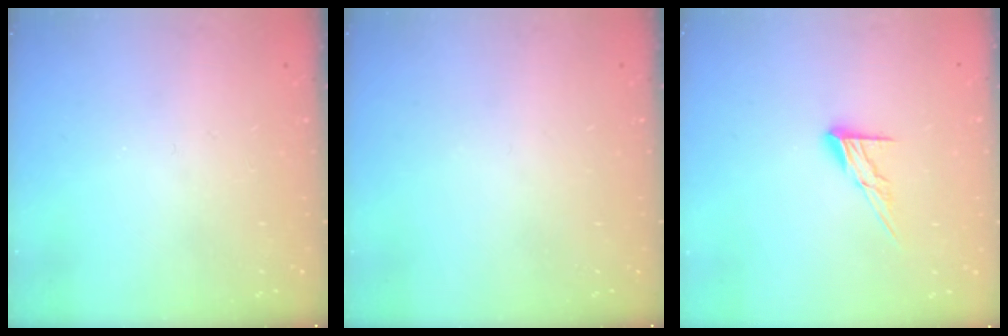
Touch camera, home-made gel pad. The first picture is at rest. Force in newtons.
{"total": 0.0}
{"total": 7.3, "press": 7.3, "slide": 0.3}